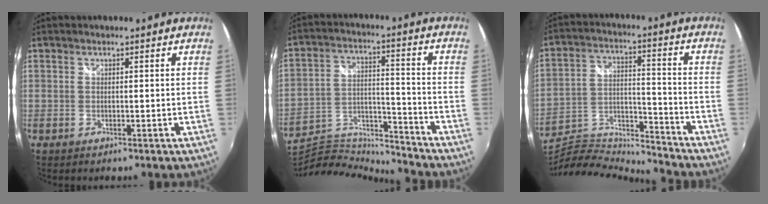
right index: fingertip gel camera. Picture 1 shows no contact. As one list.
[{"total": 13.9, "force": [-13.3, 2.5, 3.3], "torque": [-0.071, 0.012, -0.240]}, {"total": 13.1, "force": [-12.5, 2.3, 3.5], "torque": [-0.075, 0.014, -0.234]}]